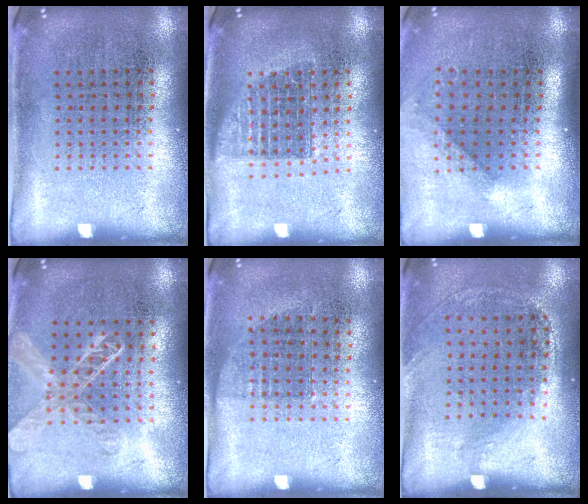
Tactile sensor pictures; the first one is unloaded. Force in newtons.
{"total": 1.4, "press": 1.1, "slide": 0.8}
{"total": 1.2, "press": 0.9, "slide": 0.7}
{"total": 1.4, "press": 1.3, "slide": 0.5}
{"total": 0.7, "press": 0.6, "slide": 0.3}
{"total": 1.3, "press": 0.9, "slide": 0.9}